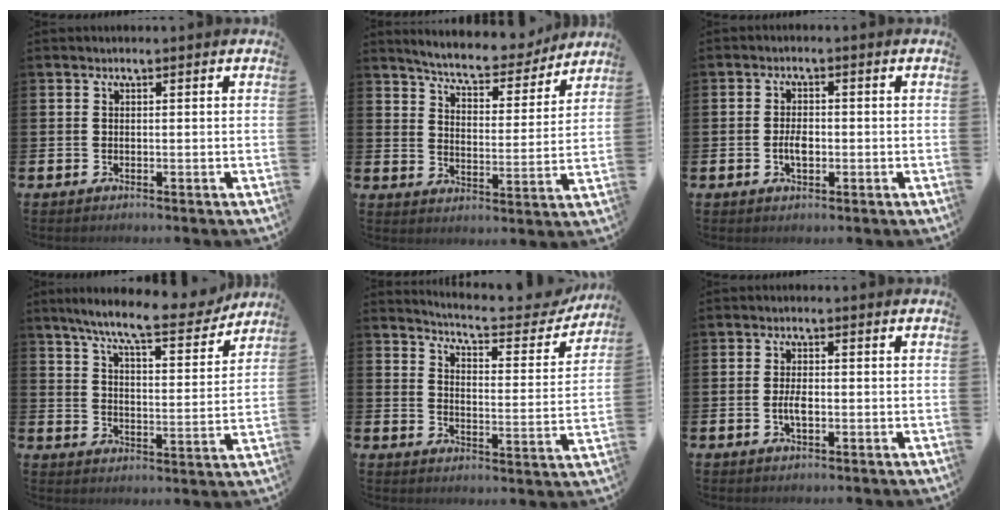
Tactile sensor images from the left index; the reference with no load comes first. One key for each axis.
{"total": 6.8, "fx": 6.5, "fy": 1.1, "fz": 1.6, "tx": -0.048, "ty": -0.051, "tz": 0.108}
{"total": 2.8, "fx": -0.5, "fy": 1.5, "fz": 2.3, "tx": -0.034, "ty": -0.002, "tz": -0.012}
{"total": 9.4, "fx": 8.3, "fy": 0.9, "fz": 4.3, "tx": -0.098, "ty": -0.048, "tz": 0.140}
{"total": 5.6, "fx": 5.4, "fy": 0.6, "fz": 1.3, "tx": -0.038, "ty": -0.048, "tz": 0.085}
{"total": 2.5, "fx": -0.5, "fy": 1.1, "fz": 2.2, "tx": -0.040, "ty": 0.000, "tz": -0.009}